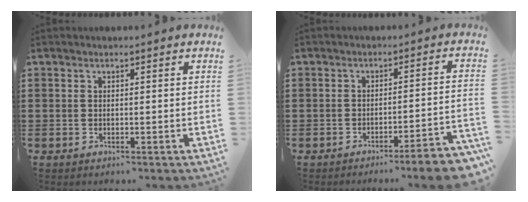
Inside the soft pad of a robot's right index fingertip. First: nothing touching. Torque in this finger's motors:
{"motor_torque": [0.36, 0.13, -0.27, -0.21]}